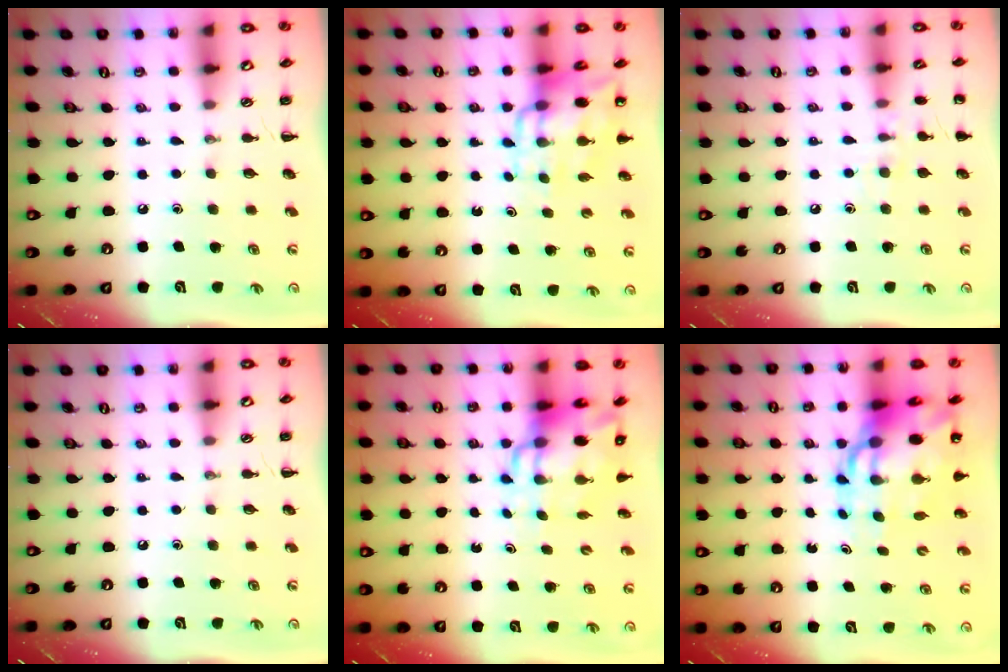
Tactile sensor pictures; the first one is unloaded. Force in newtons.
{"total": 10.8, "press": 10.5, "slide": 2.9}
{"total": 7.9, "press": 7.6, "slide": 2.1}
{"total": 0.0}
{"total": 9.3, "press": 9.0, "slide": 2.4}
{"total": 14.4, "press": 13.9, "slide": 4.0}